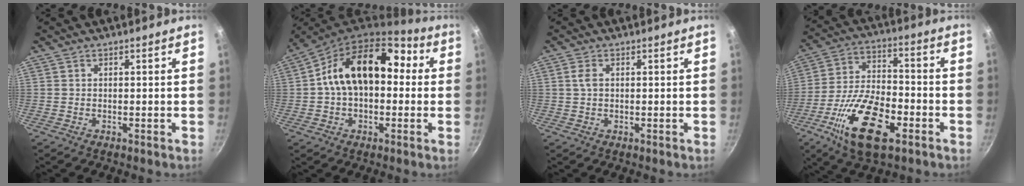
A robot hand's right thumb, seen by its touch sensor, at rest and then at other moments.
{"total": 16.8, "force": [1.7, 11.0, 12.6], "torque": [-0.168, 0.043, 0.009]}
{"total": 2.2, "force": [0.5, 1.3, 1.7], "torque": [-0.037, 0.002, 0.009]}
{"total": 18.1, "force": [-7.7, 8.1, 14.2], "torque": [-0.254, 0.025, -0.143]}